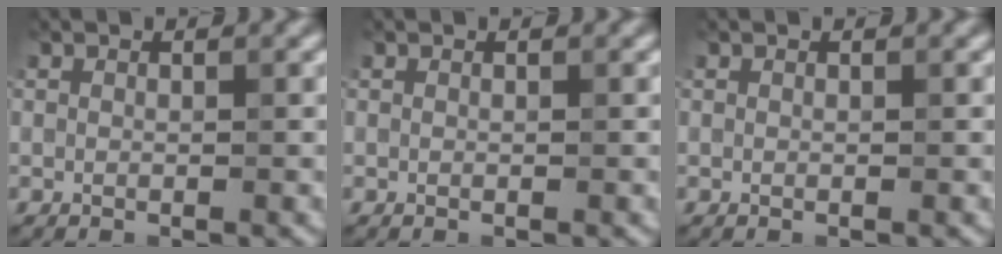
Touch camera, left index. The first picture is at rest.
{"total": 0.0}
{"total": 0.0}